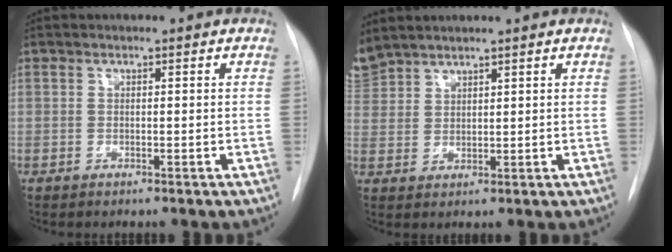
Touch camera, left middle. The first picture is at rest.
{"total": 5.3, "force": [5.1, 1.0, 0.9], "torque": [-0.030, 0.016, 0.110]}